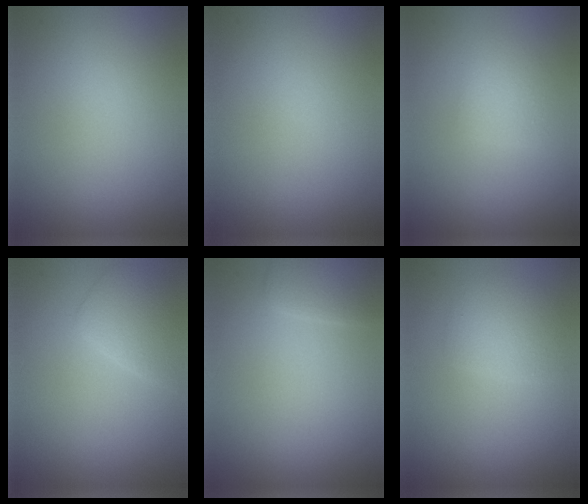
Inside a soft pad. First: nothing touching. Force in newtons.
{"total": 0.0}
{"total": 1.6, "press": 1.6, "slide": 0.1}
{"total": 2.5, "press": 2.5, "slide": 0.2}
{"total": 2.1, "press": 2.1, "slide": 0.1}
{"total": 2.2, "press": 2.2, "slide": 0.1}